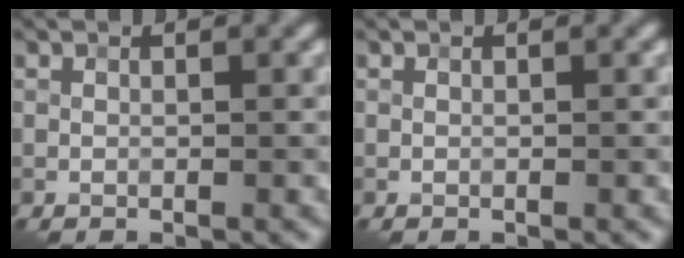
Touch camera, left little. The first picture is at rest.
{"total": 0.0}